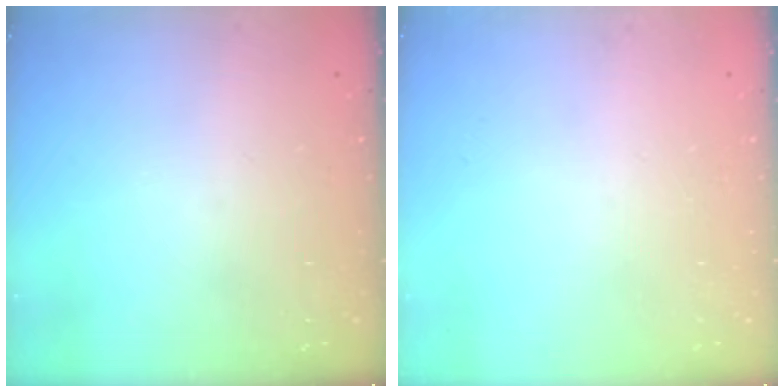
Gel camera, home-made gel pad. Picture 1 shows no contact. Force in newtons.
{"total": 0.0}